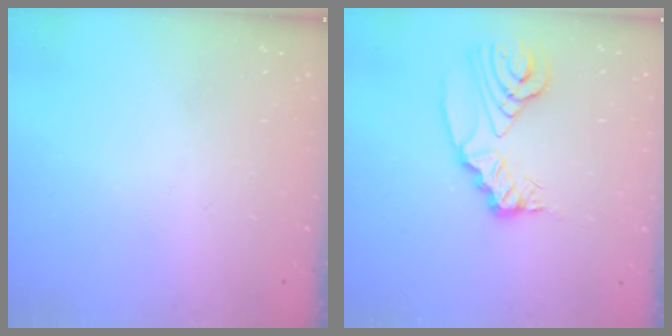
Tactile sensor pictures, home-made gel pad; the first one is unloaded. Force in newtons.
{"total": 10.4, "press": 10.4, "slide": 1.2}